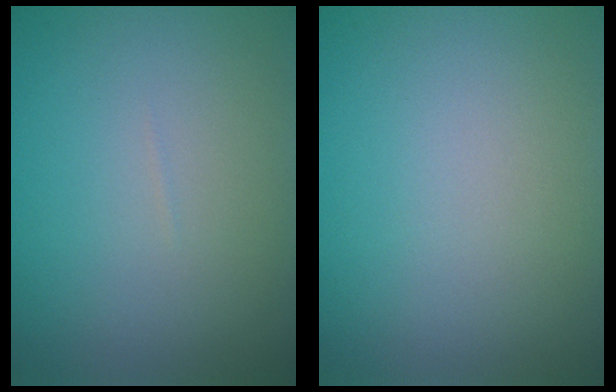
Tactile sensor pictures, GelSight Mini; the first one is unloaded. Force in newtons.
{"total": 0.0}